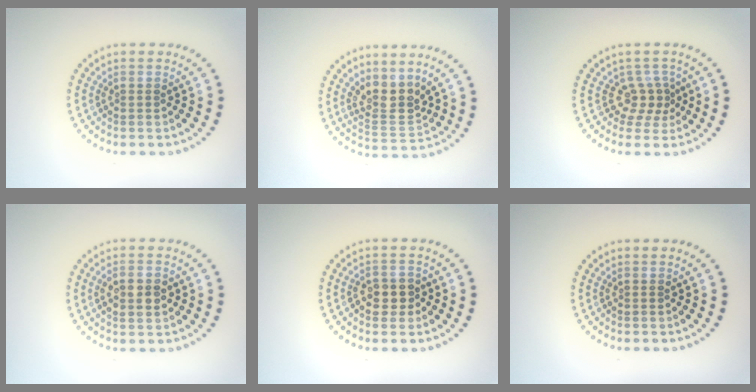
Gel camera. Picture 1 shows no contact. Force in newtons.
{"total": 3.3, "press": 2.6, "slide": 2.0}
{"total": 2.5, "press": 1.7, "slide": 1.8}
{"total": 2.5, "press": 2.4, "slide": 0.4}
{"total": 2.5, "press": 2.4, "slide": 0.6}
{"total": 0.0}